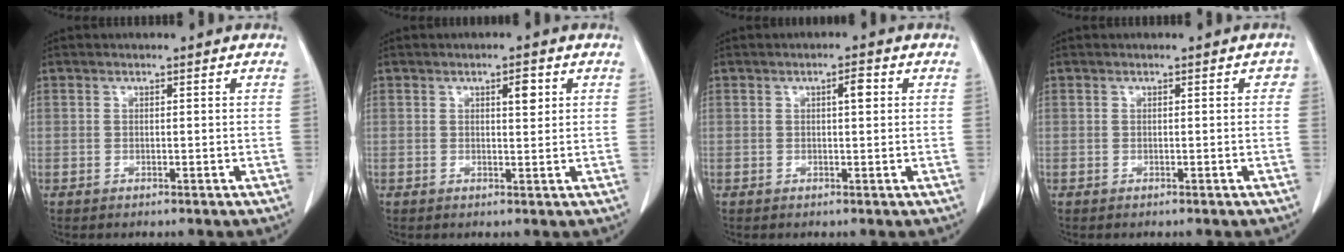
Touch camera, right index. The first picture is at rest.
{"total": 2.5, "force": [1.1, 0.7, 2.1], "torque": [-0.034, -0.003, 0.016]}
{"total": 2.1, "force": [0.7, 0.4, 1.9], "torque": [-0.032, 0.002, 0.009]}
{"total": 0.7, "force": [0.0, 0.5, 0.5], "torque": [0.007, 0.006, -0.004]}